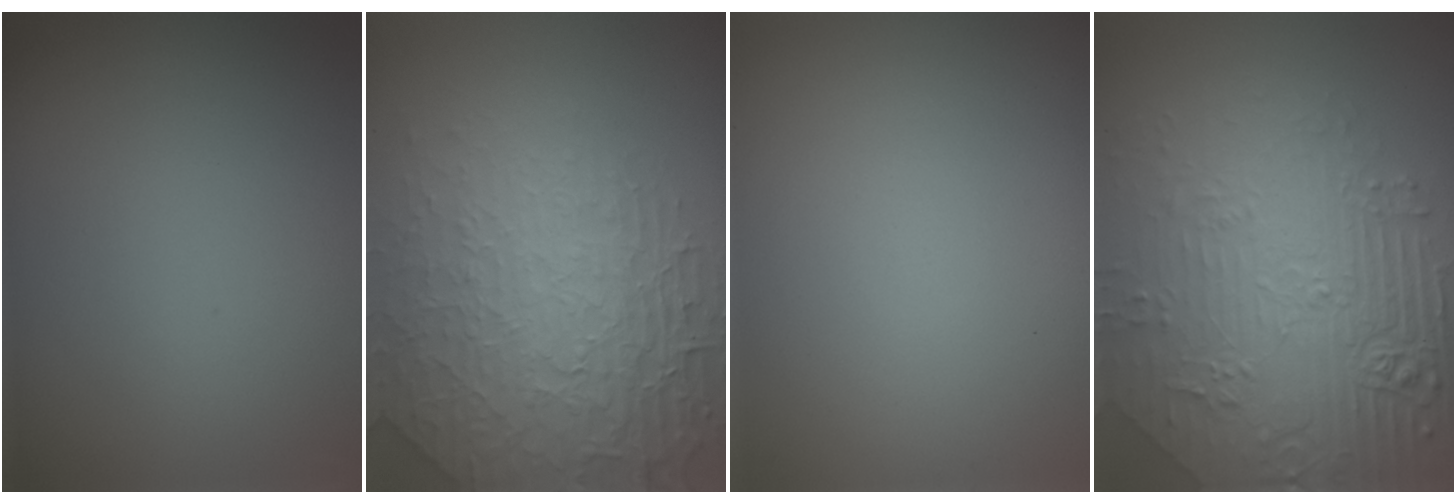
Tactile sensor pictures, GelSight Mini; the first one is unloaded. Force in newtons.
{"total": 7.5, "press": 5.8, "slide": 4.8}
{"total": 0.0}
{"total": 8.9, "press": 6.2, "slide": 6.4}